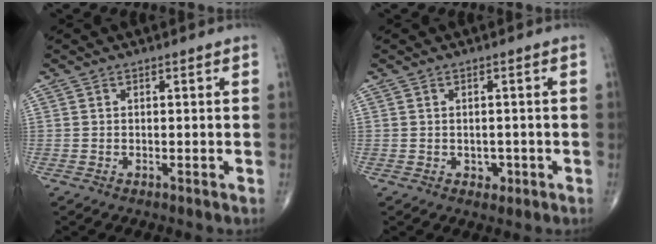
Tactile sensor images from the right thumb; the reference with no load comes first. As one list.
[{"total": 1.9, "force": [-0.6, 1.5, 0.9], "torque": [-0.005, 0.002, -0.004]}]